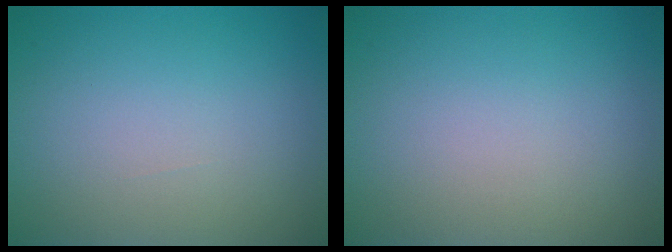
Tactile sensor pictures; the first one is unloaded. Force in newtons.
{"total": 0.0}